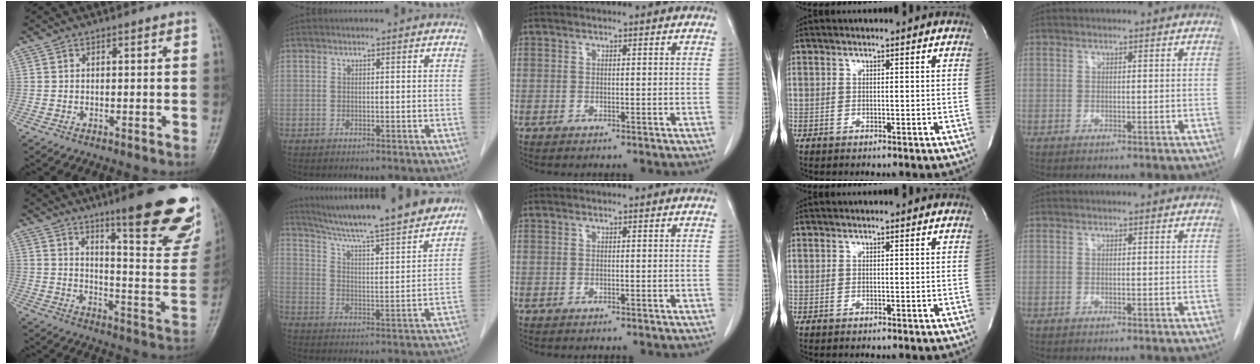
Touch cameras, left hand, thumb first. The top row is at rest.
{"thumb": {"total": 24.0, "force": [15.6, 4.5, 17.7], "torque": [-0.202, -0.091, 0.215]}, "index": {"total": 21.5, "force": [19.2, 0.6, 9.7], "torque": [-0.155, -0.015, 0.275]}}